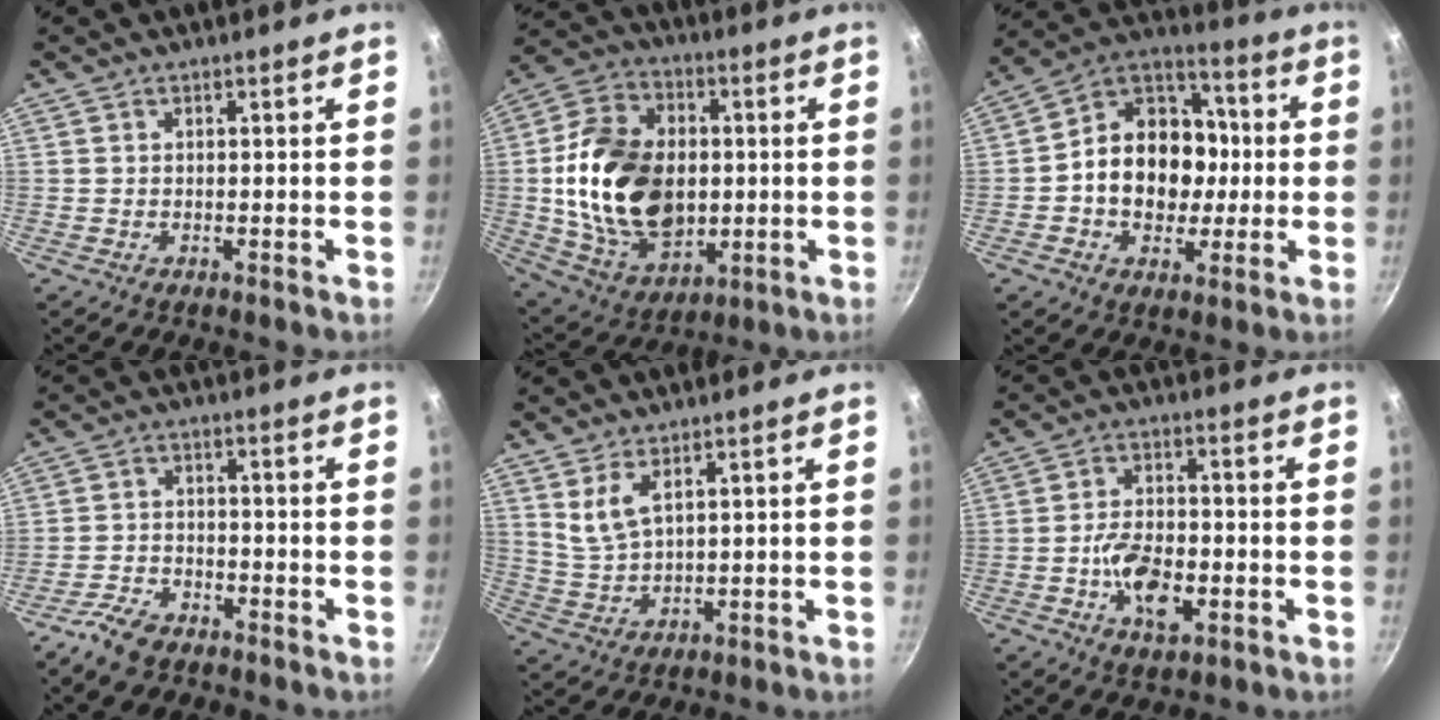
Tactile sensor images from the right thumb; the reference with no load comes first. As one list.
[{"total": 23.3, "force": [0.0, 16.3, 16.6], "torque": [-0.276, 0.009, 0.008]}, {"total": 17.8, "force": [-1.0, 14.0, 11.0], "torque": [-0.139, 0.033, -0.032]}, {"total": 5.5, "force": [-4.3, 2.3, 2.5], "torque": [-0.051, 0.031, -0.086]}, {"total": 5.5, "force": [2.9, 2.2, 4.1], "torque": [-0.079, -0.028, 0.068]}, {"total": 9.6, "force": [-2.8, 5.1, 7.6], "torque": [-0.125, 0.018, -0.050]}]